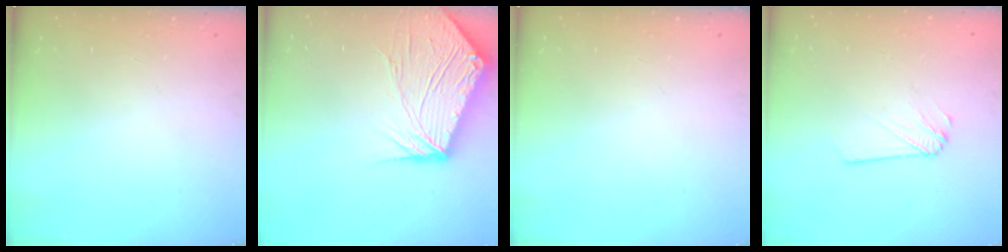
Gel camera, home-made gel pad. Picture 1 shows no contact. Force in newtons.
{"total": 16.8, "press": 16.7, "slide": 2.1}
{"total": 0.0}
{"total": 2.2, "press": 2.2, "slide": 0.1}